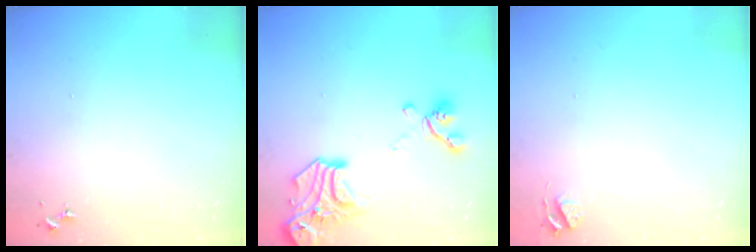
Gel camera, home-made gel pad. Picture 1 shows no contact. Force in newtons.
{"total": 17.9, "press": 17.9, "slide": 0.9}
{"total": 3.5, "press": 3.5, "slide": 0.3}